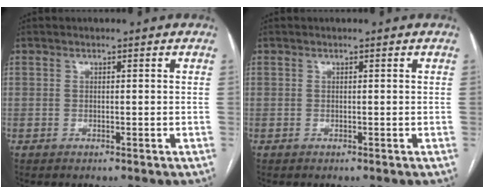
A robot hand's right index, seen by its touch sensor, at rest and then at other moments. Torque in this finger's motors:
{"motor_torque": [0.14, 0.00, -0.02, 0.00]}